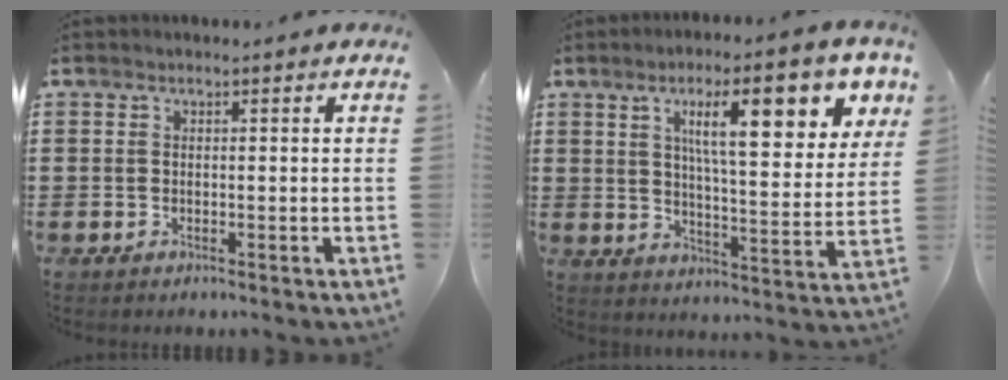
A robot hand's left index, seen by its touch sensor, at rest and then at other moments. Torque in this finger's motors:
{"motor_torque": [2.08, -0.05, 1.05, 0.21]}